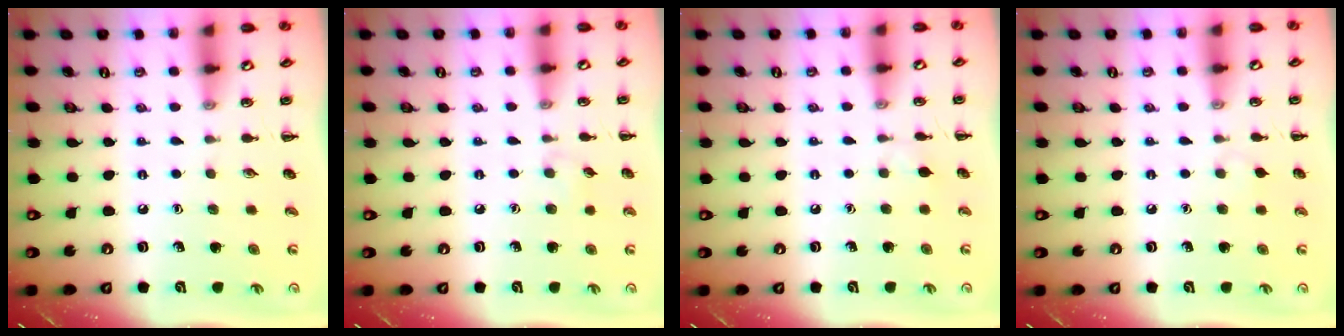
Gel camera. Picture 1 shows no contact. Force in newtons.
{"total": 4.4, "press": 4.1, "slide": 1.6}
{"total": 3.6, "press": 3.3, "slide": 1.4}
{"total": 2.6, "press": 2.4, "slide": 1.1}